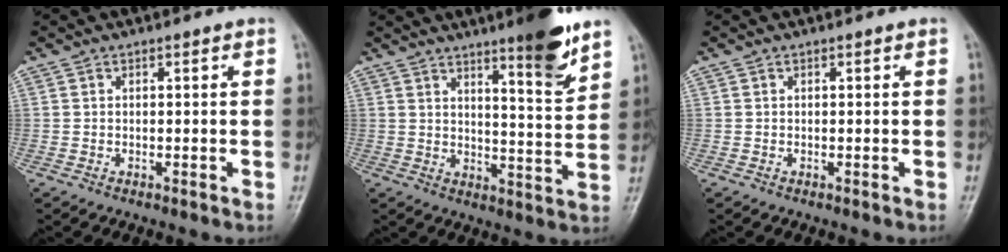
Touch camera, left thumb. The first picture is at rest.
{"total": 11.3, "force": [7.8, 1.4, 8.0], "torque": [-0.099, -0.060, 0.118]}
{"total": 0.0}